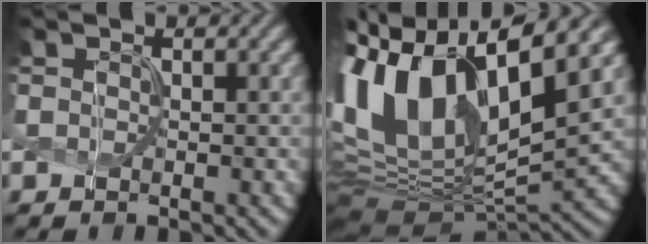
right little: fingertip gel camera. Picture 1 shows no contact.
{"total": 15.2, "force": [3.9, 7.3, 12.8], "torque": [-0.258, 0.011, 0.076]}